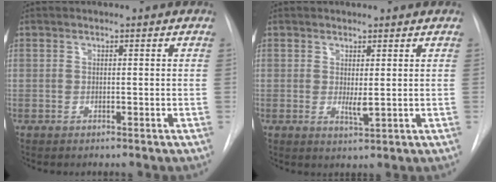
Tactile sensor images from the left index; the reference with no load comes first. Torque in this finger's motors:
{"motor_torque": [0.41, -0.04, 0.02, 0.03]}